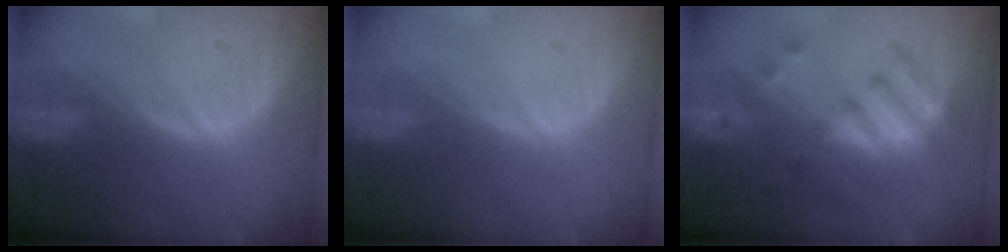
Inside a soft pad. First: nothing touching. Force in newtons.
{"total": 0.0}
{"total": 8.1, "press": 7.0, "slide": 3.9}